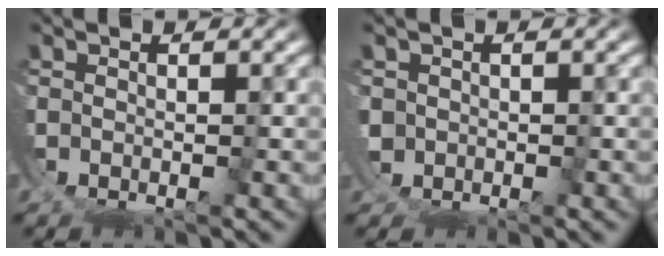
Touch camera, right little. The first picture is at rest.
{"total": 1.4, "force": [0.3, 0.6, -1.2], "torque": [-0.002, -0.023, 0.017]}